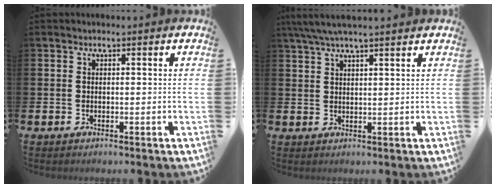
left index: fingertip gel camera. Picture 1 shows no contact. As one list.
[{"total": 4.6, "force": [3.9, 0.5, 2.3], "torque": [-0.059, -0.002, 0.073]}]